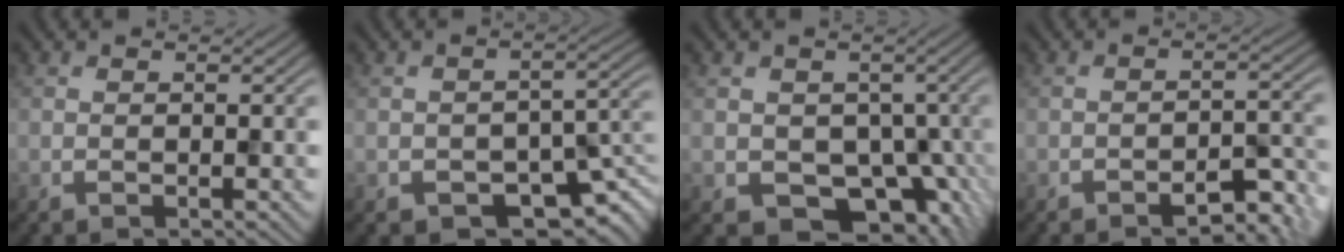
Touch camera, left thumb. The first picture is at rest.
{"total": 5.8, "force": [-3.9, 3.1, 2.9], "torque": [-0.035, -0.018, -0.047]}
{"total": 6.8, "force": [-1.8, 5.7, 3.3], "torque": [-0.044, -0.031, -0.009]}
{"total": 3.9, "force": [-3.4, 0.3, 1.9], "torque": [-0.029, 0.010, -0.046]}